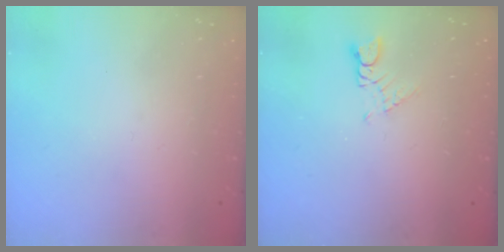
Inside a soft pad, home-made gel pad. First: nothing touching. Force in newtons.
{"total": 2.3, "press": 2.3, "slide": 0.3}